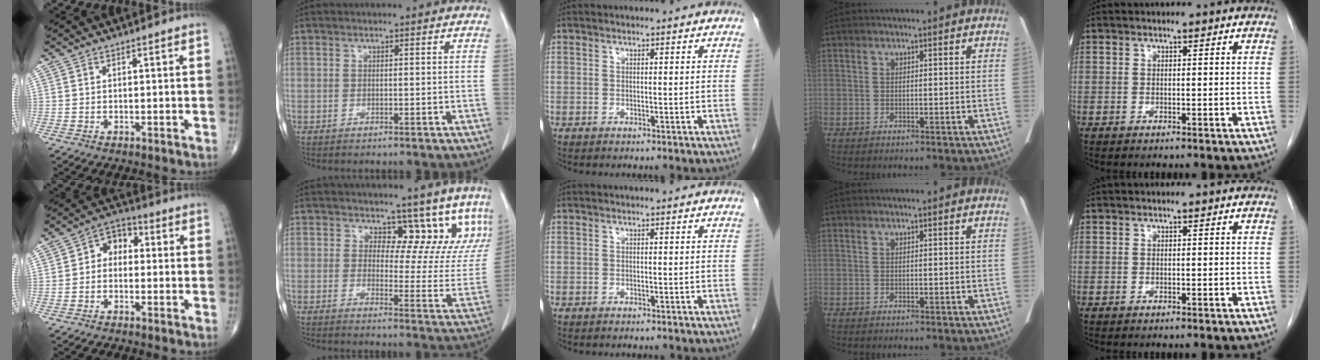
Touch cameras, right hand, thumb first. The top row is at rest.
{"thumb": {"total": 5.6, "force": [-0.1, 4.2, 3.7], "torque": [-0.031, 0.023, -0.019]}, "index": {"total": 11.5, "force": [9.0, 5.6, 4.5], "torque": [-0.016, -0.029, 0.094]}}